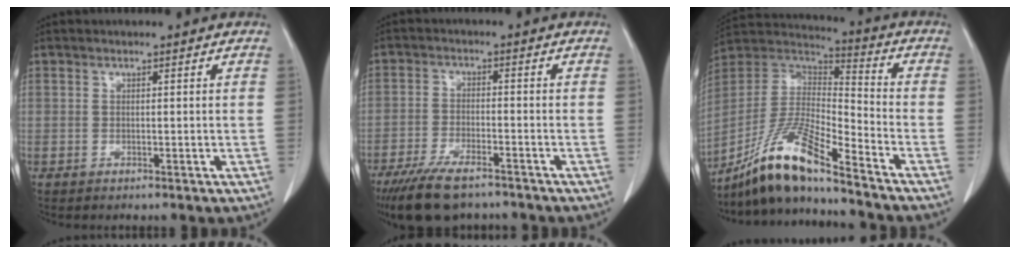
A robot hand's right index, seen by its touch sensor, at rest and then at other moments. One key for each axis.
{"total": 10.3, "fx": -7.9, "fy": 2.9, "fz": 5.9, "tx": -0.104, "ty": -0.020, "tz": -0.131}
{"total": 15.2, "fx": -11.9, "fy": 0.9, "fz": 9.4, "tx": -0.188, "ty": -0.004, "tz": -0.221}